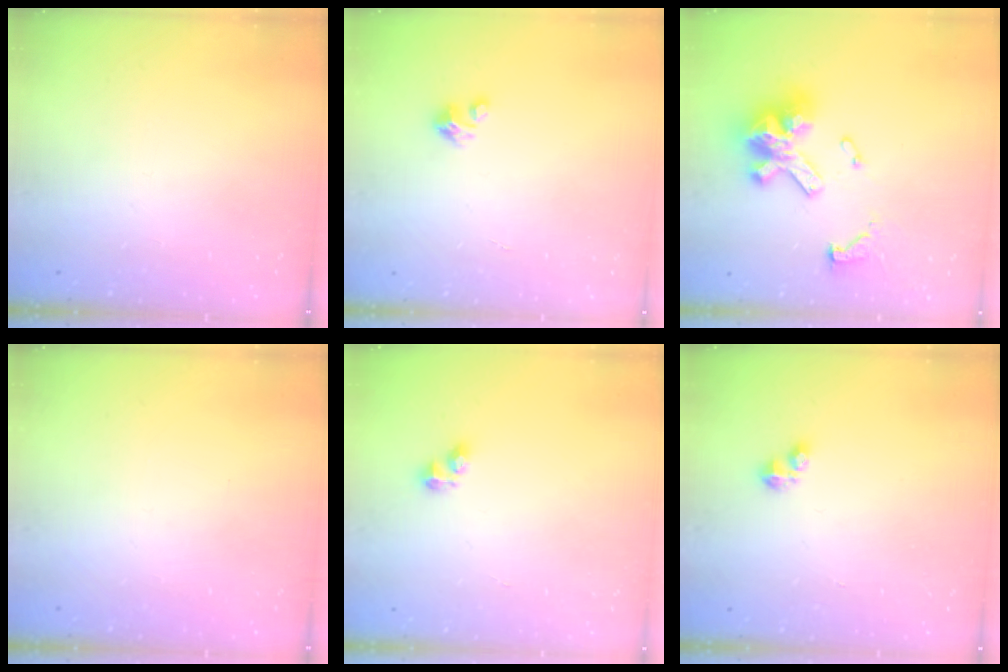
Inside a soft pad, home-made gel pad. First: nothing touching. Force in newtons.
{"total": 3.6, "press": 3.5, "slide": 0.2}
{"total": 15.0, "press": 15.0, "slide": 0.8}
{"total": 0.0}
{"total": 3.4, "press": 3.4, "slide": 0.5}
{"total": 2.8, "press": 2.8, "slide": 0.4}